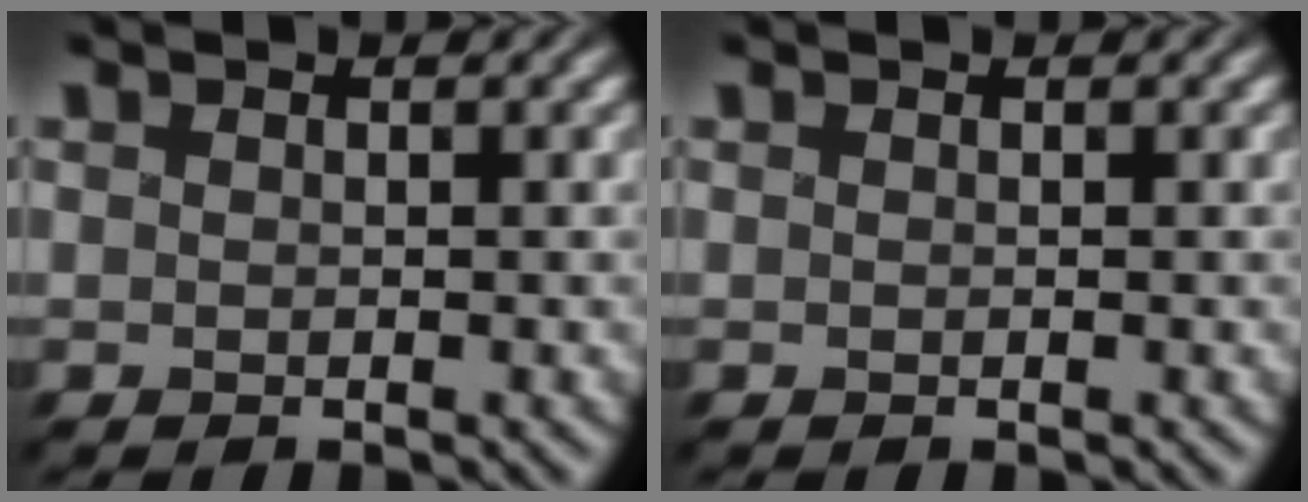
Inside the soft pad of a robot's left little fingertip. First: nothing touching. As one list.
[{"total": 0.0}]